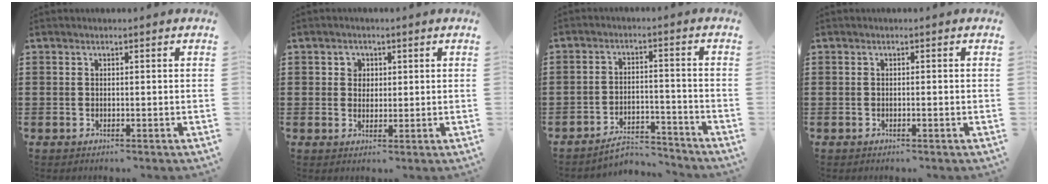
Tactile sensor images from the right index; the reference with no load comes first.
{"total": 2.0, "force": [0.6, 1.8, 0.4], "torque": [-0.017, 0.010, 0.007]}
{"total": 5.0, "force": [-4.7, 1.1, 1.3], "torque": [-0.028, 0.007, -0.093]}
{"total": 0.6, "force": [-0.3, 0.0, 0.5], "torque": [-0.008, -0.004, -0.006]}